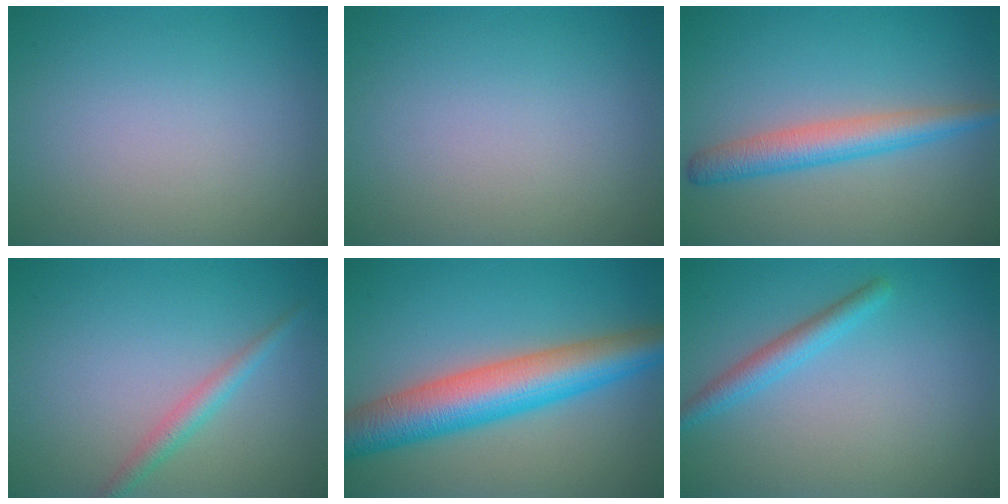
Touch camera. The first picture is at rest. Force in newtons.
{"total": 0.0}
{"total": 3.8, "press": 3.8, "slide": 0.1}
{"total": 1.9, "press": 1.9, "slide": 0.0}
{"total": 8.6, "press": 8.6, "slide": 0.0}
{"total": 2.3, "press": 2.3, "slide": 0.1}